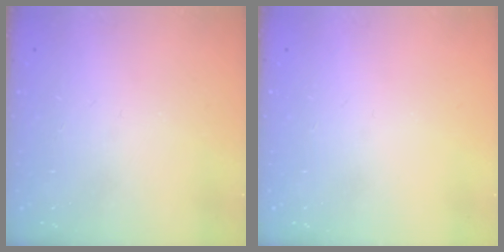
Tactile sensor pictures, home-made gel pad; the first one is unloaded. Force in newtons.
{"total": 0.0}